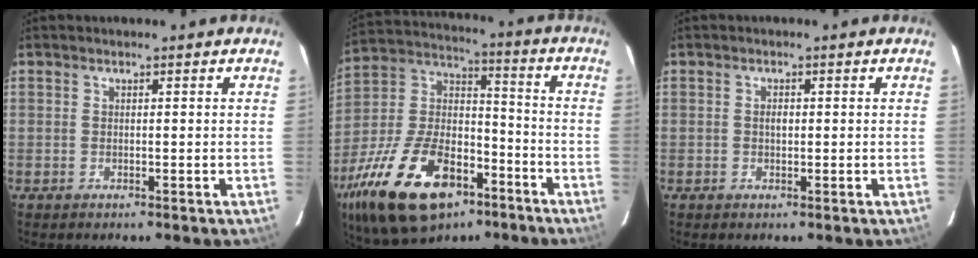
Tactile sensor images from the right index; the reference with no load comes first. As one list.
[{"total": 27.5, "force": [-15.6, 13.7, 18.1], "torque": [-0.364, -0.005, -0.257]}, {"total": 1.2, "force": [0.0, 0.8, 0.9], "torque": [-0.015, 0.004, 0.000]}]